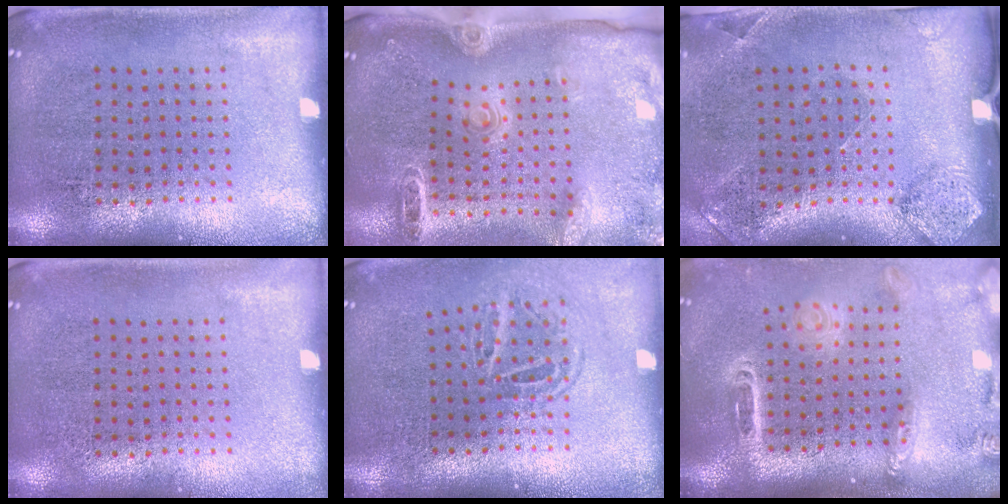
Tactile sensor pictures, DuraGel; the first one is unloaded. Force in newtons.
{"total": 2.0, "press": 1.8, "slide": 0.8}
{"total": 1.7, "press": 1.3, "slide": 1.2}
{"total": 0.0}
{"total": 1.6, "press": 1.1, "slide": 1.2}
{"total": 2.7, "press": 1.9, "slide": 1.8}